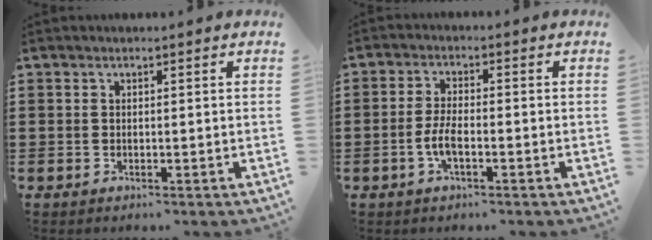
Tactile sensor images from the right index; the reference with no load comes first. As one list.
[{"total": 4.0, "force": [-1.4, 1.2, 3.6], "torque": [-0.083, -0.003, -0.031]}]